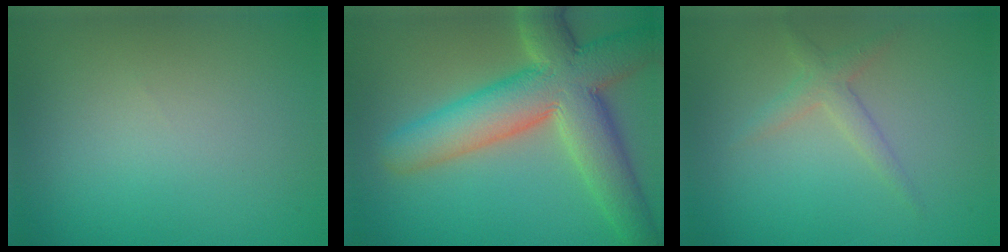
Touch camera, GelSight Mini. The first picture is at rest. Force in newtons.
{"total": 10.2, "press": 10.2, "slide": 0.8}
{"total": 1.8, "press": 1.8, "slide": 0.1}